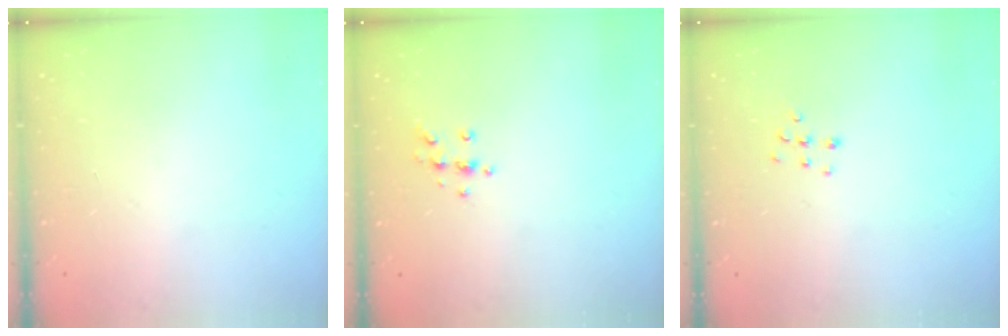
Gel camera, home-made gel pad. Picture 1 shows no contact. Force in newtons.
{"total": 6.4, "press": 6.3, "slide": 1.2}
{"total": 5.8, "press": 5.8, "slide": 0.3}